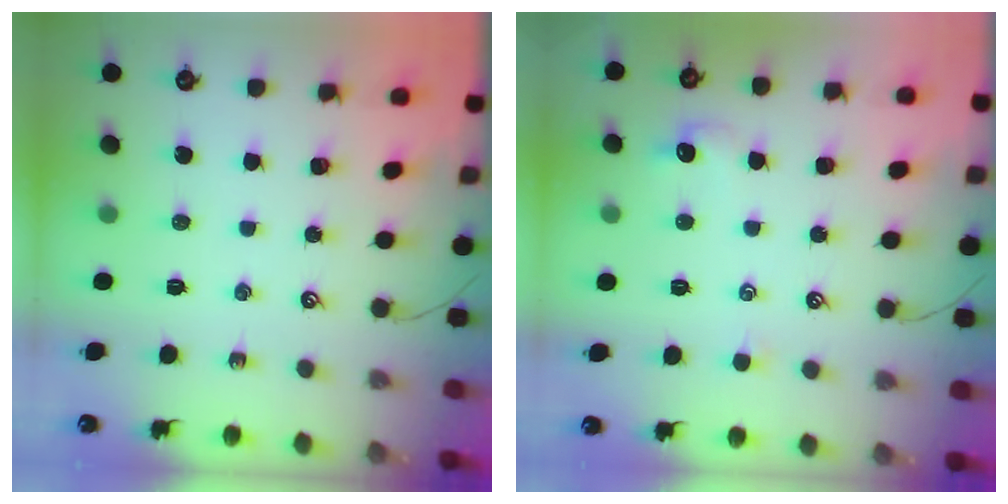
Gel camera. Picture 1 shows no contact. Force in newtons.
{"total": 0.8, "press": 0.4, "slide": 0.7}